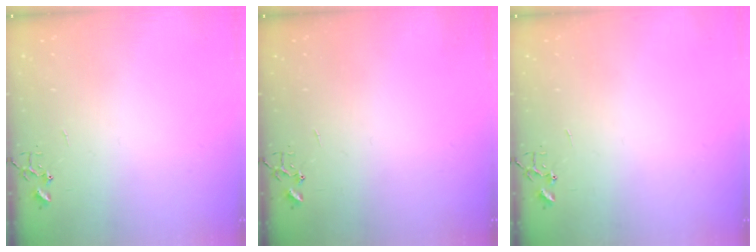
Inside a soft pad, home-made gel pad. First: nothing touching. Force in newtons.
{"total": 0.0}
{"total": 0.0}